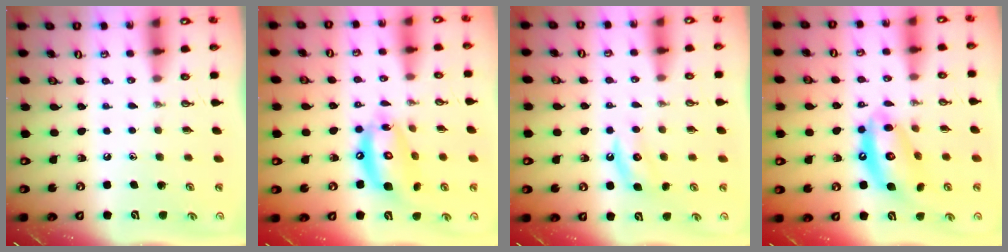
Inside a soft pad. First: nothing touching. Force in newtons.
{"total": 13.5, "press": 13.4, "slide": 1.3}
{"total": 5.1, "press": 5.0, "slide": 0.9}
{"total": 13.3, "press": 13.2, "slide": 1.3}